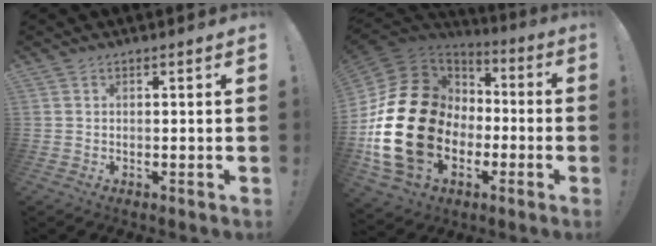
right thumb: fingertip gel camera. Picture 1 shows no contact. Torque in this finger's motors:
{"motor_torque": [2.40, 2.61, 2.17, -0.60, 0.90]}